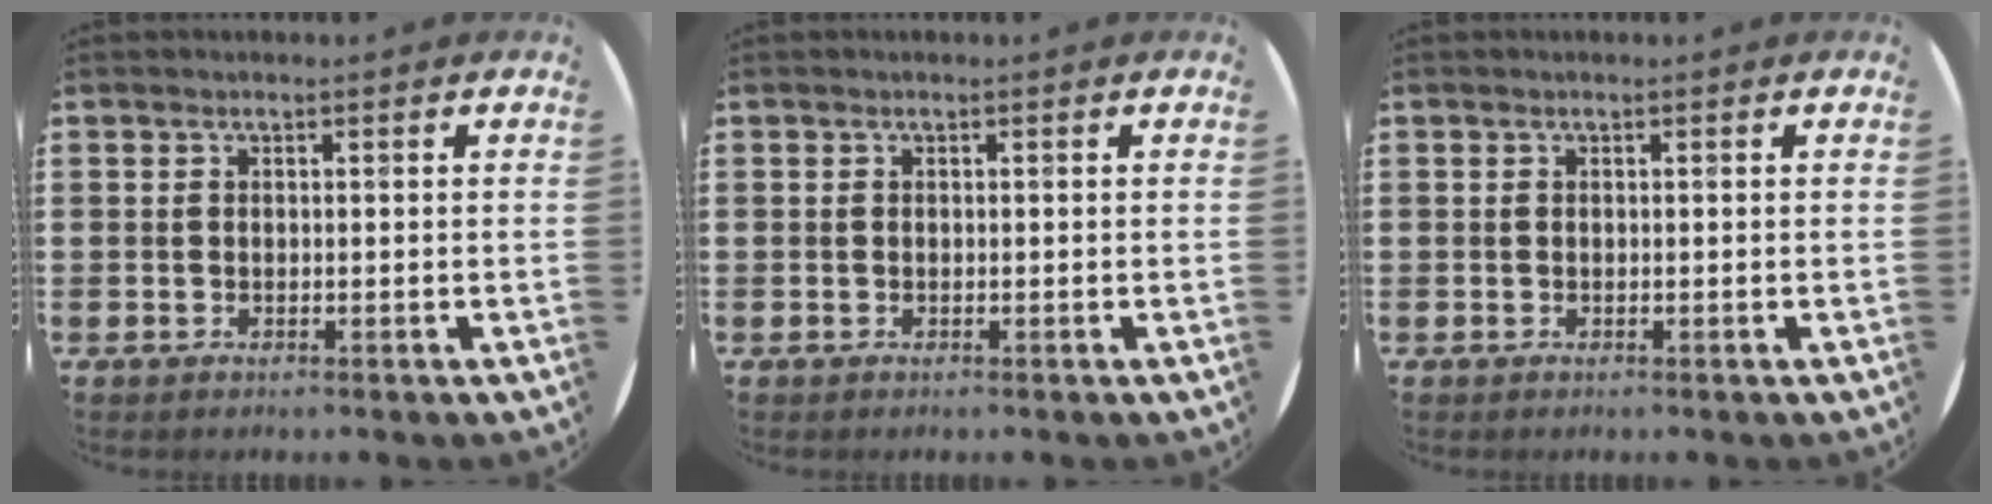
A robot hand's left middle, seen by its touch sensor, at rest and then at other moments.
{"total": 0.0}
{"total": 0.0}